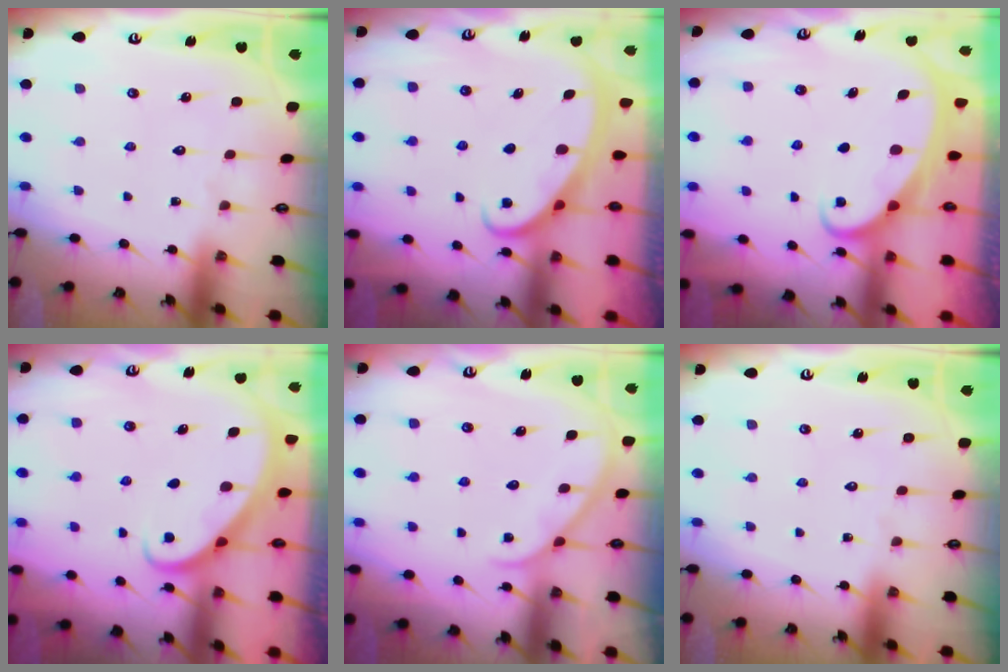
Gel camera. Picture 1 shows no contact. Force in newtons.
{"total": 2.6, "press": 2.6, "slide": 0.4}
{"total": 1.9, "press": 1.9, "slide": 0.3}
{"total": 2.7, "press": 2.7, "slide": 0.2}
{"total": 1.2, "press": 1.1, "slide": 0.2}
{"total": 0.0}